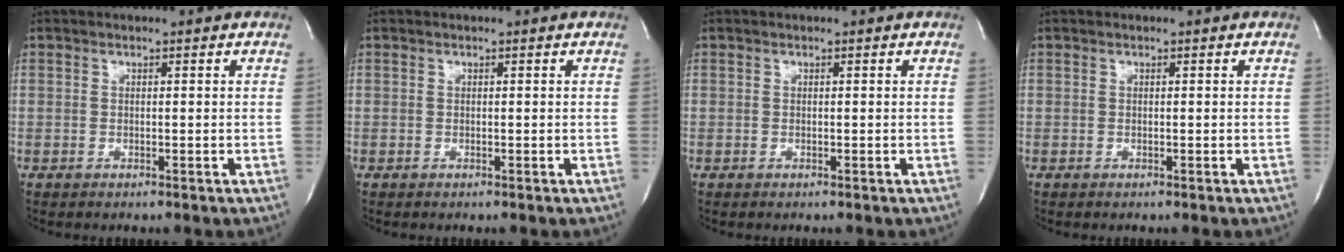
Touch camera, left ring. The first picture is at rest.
{"total": 0.0}
{"total": 0.0}
{"total": 0.0}